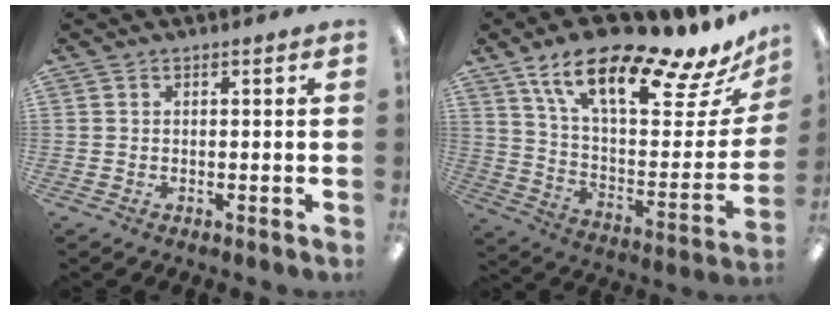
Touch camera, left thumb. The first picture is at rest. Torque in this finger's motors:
{"motor_torque": [0.61, 0.62, 1.15, -1.62, 0.47]}